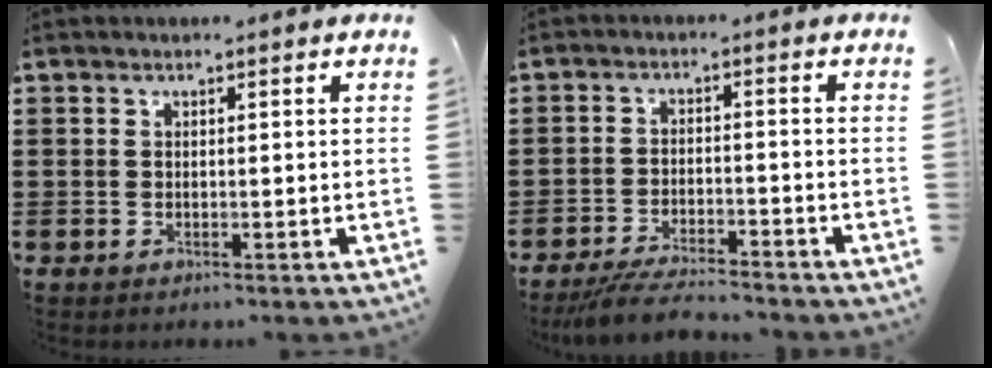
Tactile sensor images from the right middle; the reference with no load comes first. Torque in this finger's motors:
{"motor_torque": [0.31, 0.03, 0.06, 0.03]}